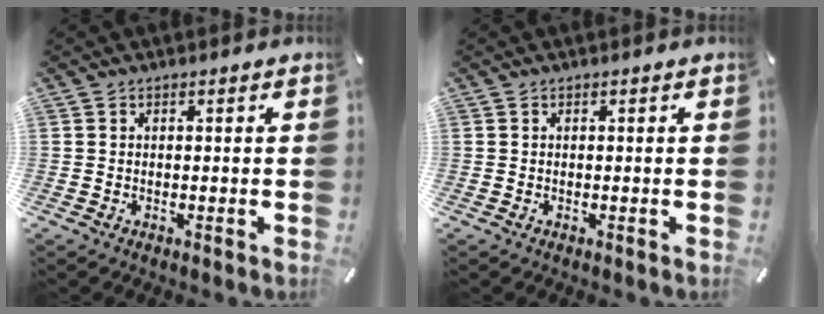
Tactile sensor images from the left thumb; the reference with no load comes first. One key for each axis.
{"total": 0.0}